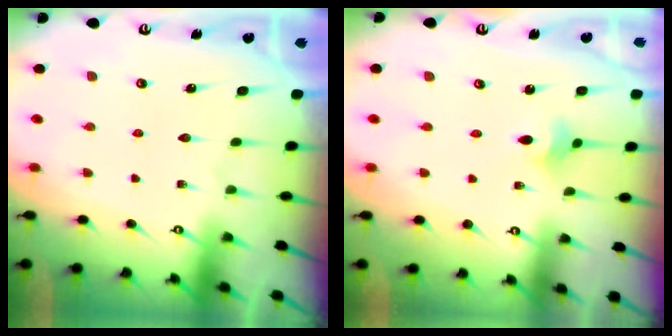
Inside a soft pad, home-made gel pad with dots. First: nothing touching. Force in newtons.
{"total": 2.2, "press": 2.1, "slide": 0.4}